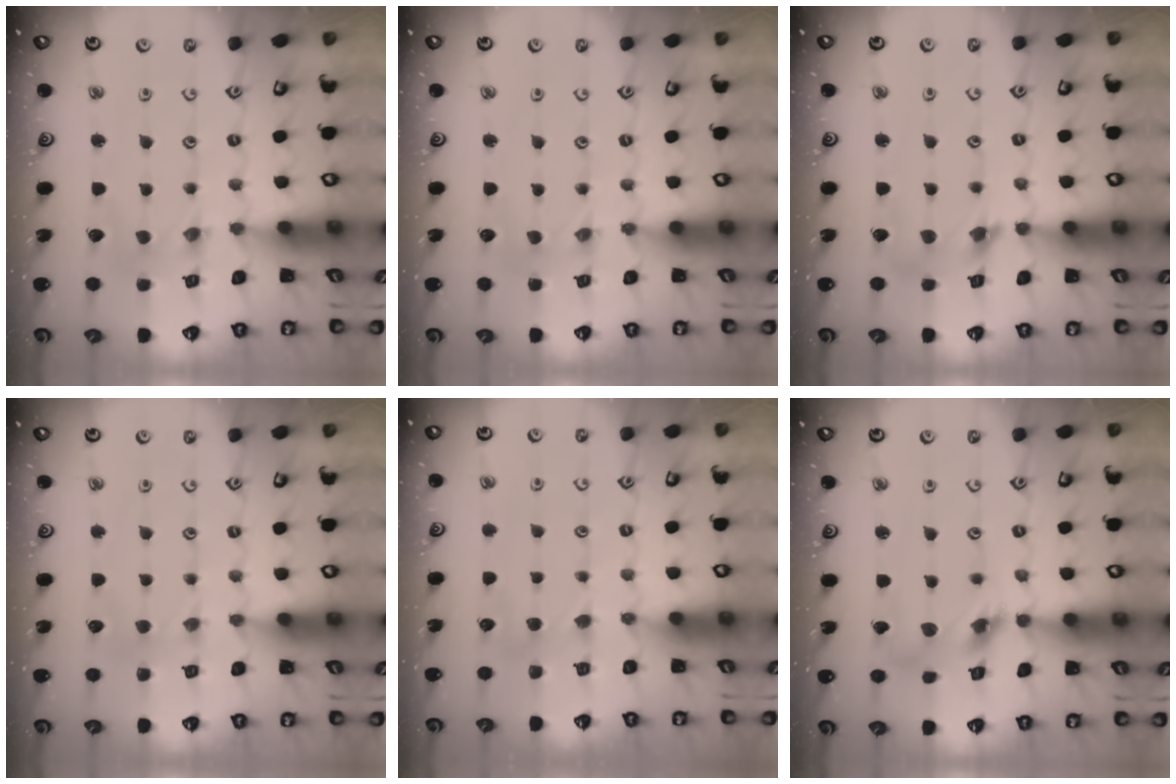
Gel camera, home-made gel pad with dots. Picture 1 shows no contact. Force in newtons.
{"total": 1.1, "press": 1.1, "slide": 0.2}
{"total": 6.7, "press": 6.7, "slide": 0.7}
{"total": 3.3, "press": 3.2, "slide": 0.7}
{"total": 2.9, "press": 2.9, "slide": 0.5}
{"total": 9.3, "press": 9.2, "slide": 1.1}